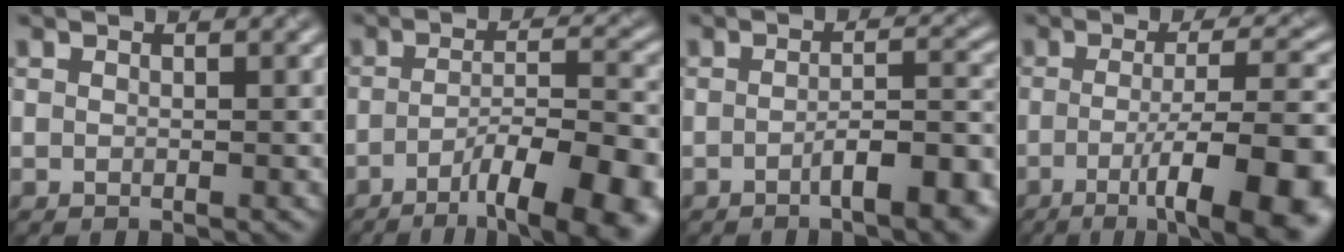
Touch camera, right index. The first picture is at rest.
{"total": 12.1, "force": [-6.2, 3.3, 9.8], "torque": [-0.127, -0.007, -0.087]}
{"total": 6.1, "force": [-2.9, 1.6, 5.2], "torque": [-0.066, 0.006, -0.049]}
{"total": 12.2, "force": [-3.6, 3.3, 11.2], "torque": [-0.138, -0.005, -0.045]}